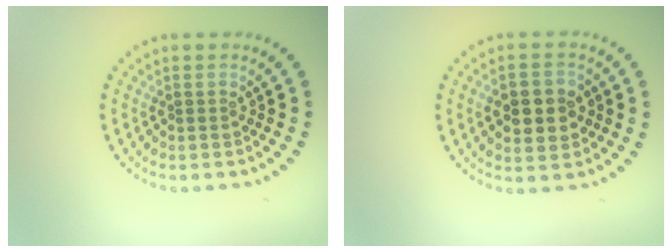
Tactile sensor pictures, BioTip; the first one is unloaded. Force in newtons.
{"total": 4.3, "press": 4.3, "slide": 0.1}